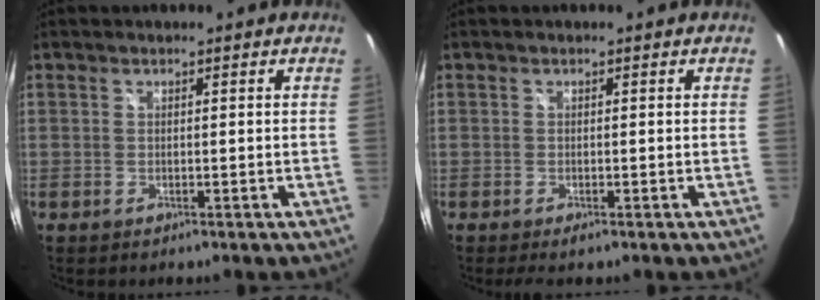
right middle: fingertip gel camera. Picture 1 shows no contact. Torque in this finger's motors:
{"motor_torque": [0.63, -0.57, 0.00, 0.02]}